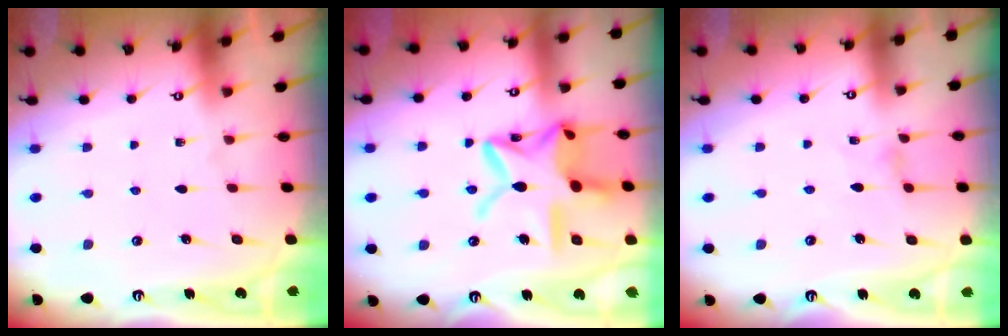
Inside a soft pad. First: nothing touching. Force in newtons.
{"total": 18.8, "press": 18.7, "slide": 1.4}
{"total": 0.9, "press": 0.9, "slide": 0.3}